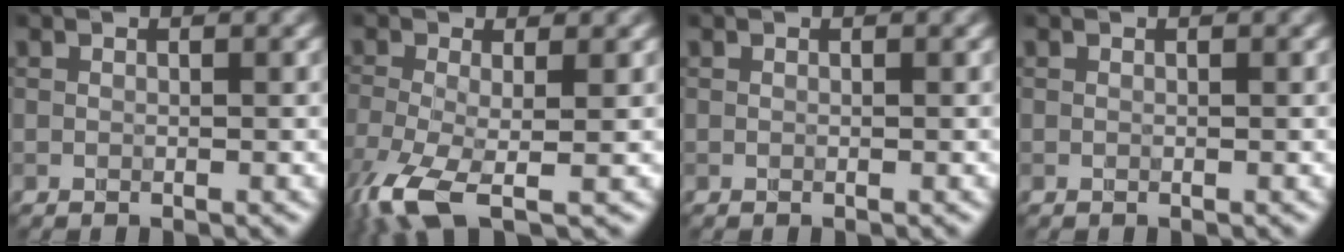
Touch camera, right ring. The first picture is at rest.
{"total": 6.3, "force": [-3.4, 1.9, 5.0], "torque": [-0.117, -0.019, -0.074]}
{"total": 0.0}
{"total": 0.0}